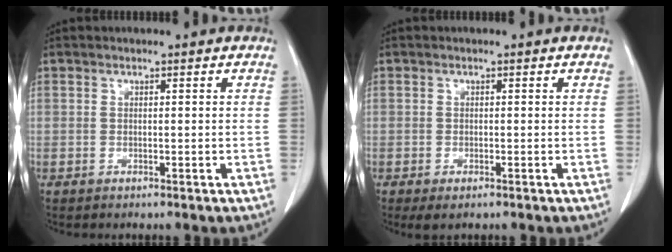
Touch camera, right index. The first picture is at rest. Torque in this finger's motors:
{"motor_torque": [0.35, -0.29, 0.03, 0.01]}